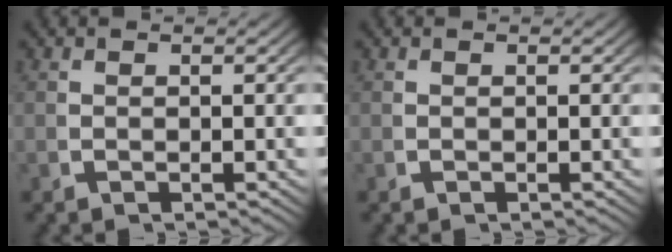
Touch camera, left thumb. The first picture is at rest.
{"total": 0.0}